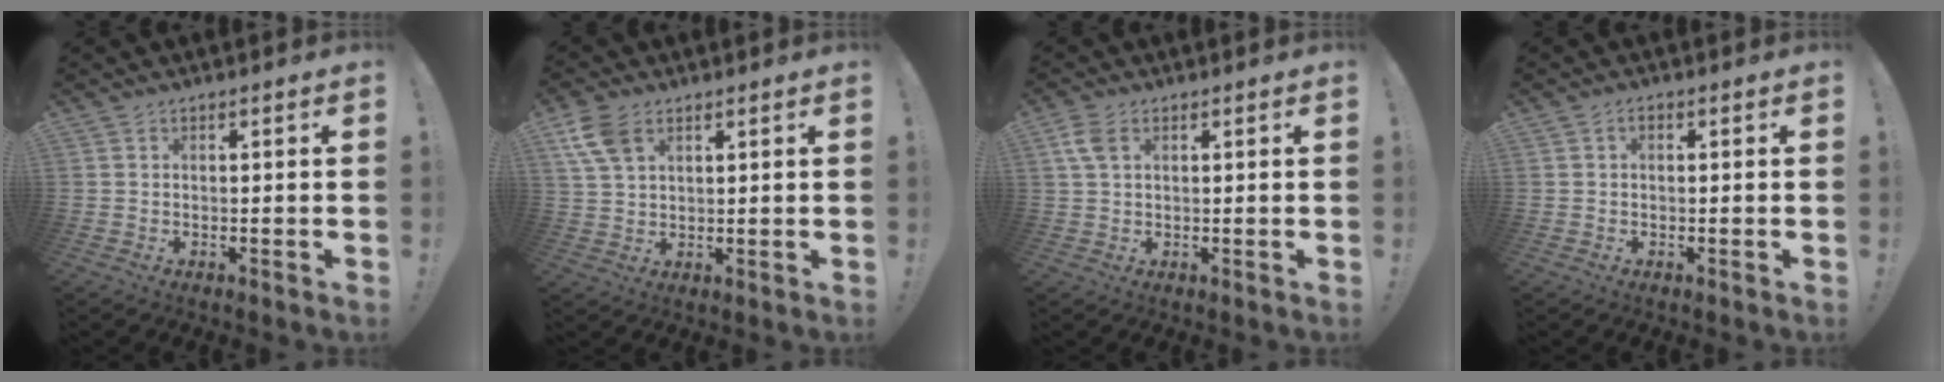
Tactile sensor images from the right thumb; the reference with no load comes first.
{"total": 8.0, "force": [4.0, 4.6, 5.1], "torque": [-0.102, -0.005, 0.079]}
{"total": 4.7, "force": [1.8, 2.8, 3.3], "torque": [-0.067, 0.006, 0.036]}
{"total": 1.0, "force": [-0.2, 0.6, 0.7], "torque": [-0.022, 0.008, -0.003]}